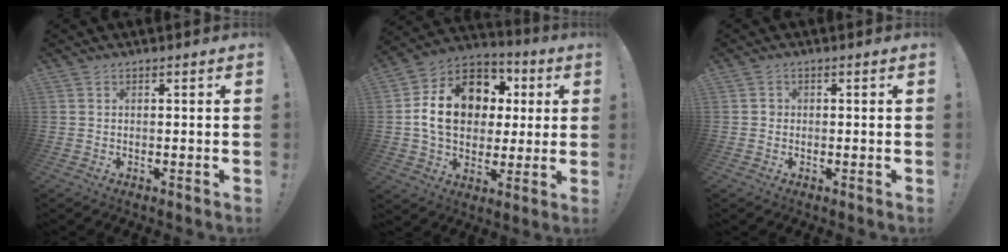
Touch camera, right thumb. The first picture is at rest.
{"total": 18.3, "force": [2.9, 14.0, 11.5], "torque": [-0.166, 0.006, 0.062]}
{"total": 1.4, "force": [-0.3, 1.3, 0.5], "torque": [-0.016, 0.008, -0.005]}